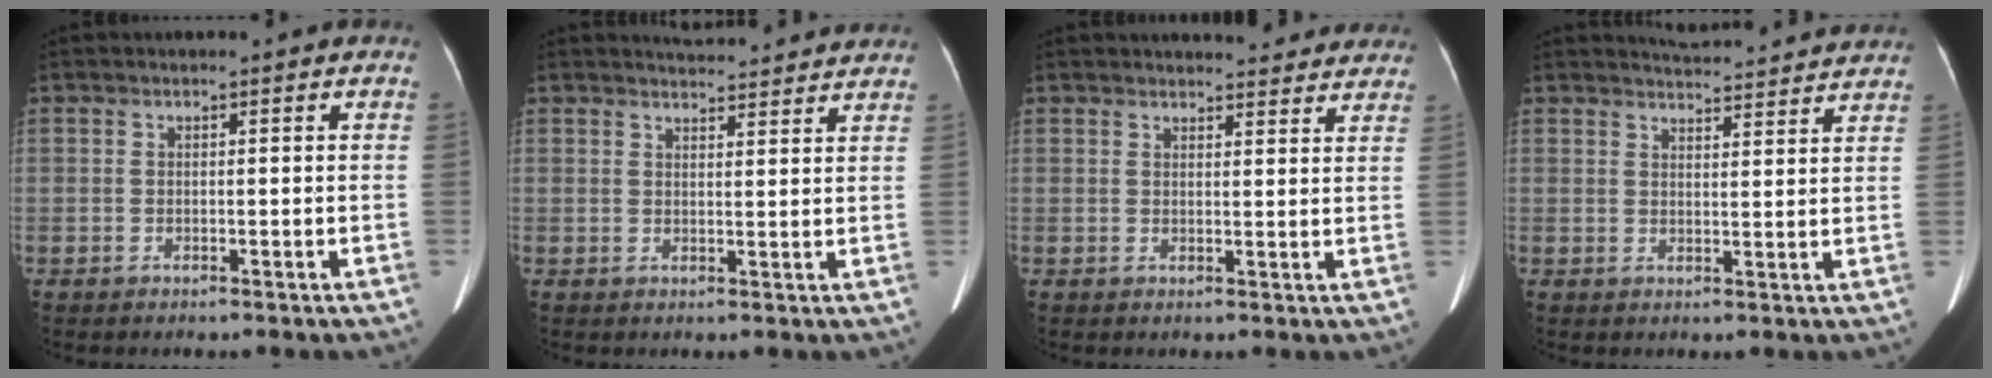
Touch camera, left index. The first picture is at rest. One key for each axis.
{"total": 7.9, "fx": 7.7, "fy": 0.7, "fz": 1.6, "tx": -0.022, "ty": 0.015, "tz": 0.087}
{"total": 11.2, "fx": 10.5, "fy": 2.7, "fz": 3.0, "tx": -0.011, "ty": 0.007, "tz": 0.107}
{"total": 10.4, "fx": 10.1, "fy": 0.9, "fz": 2.3, "tx": -0.031, "ty": 0.010, "tz": 0.118}